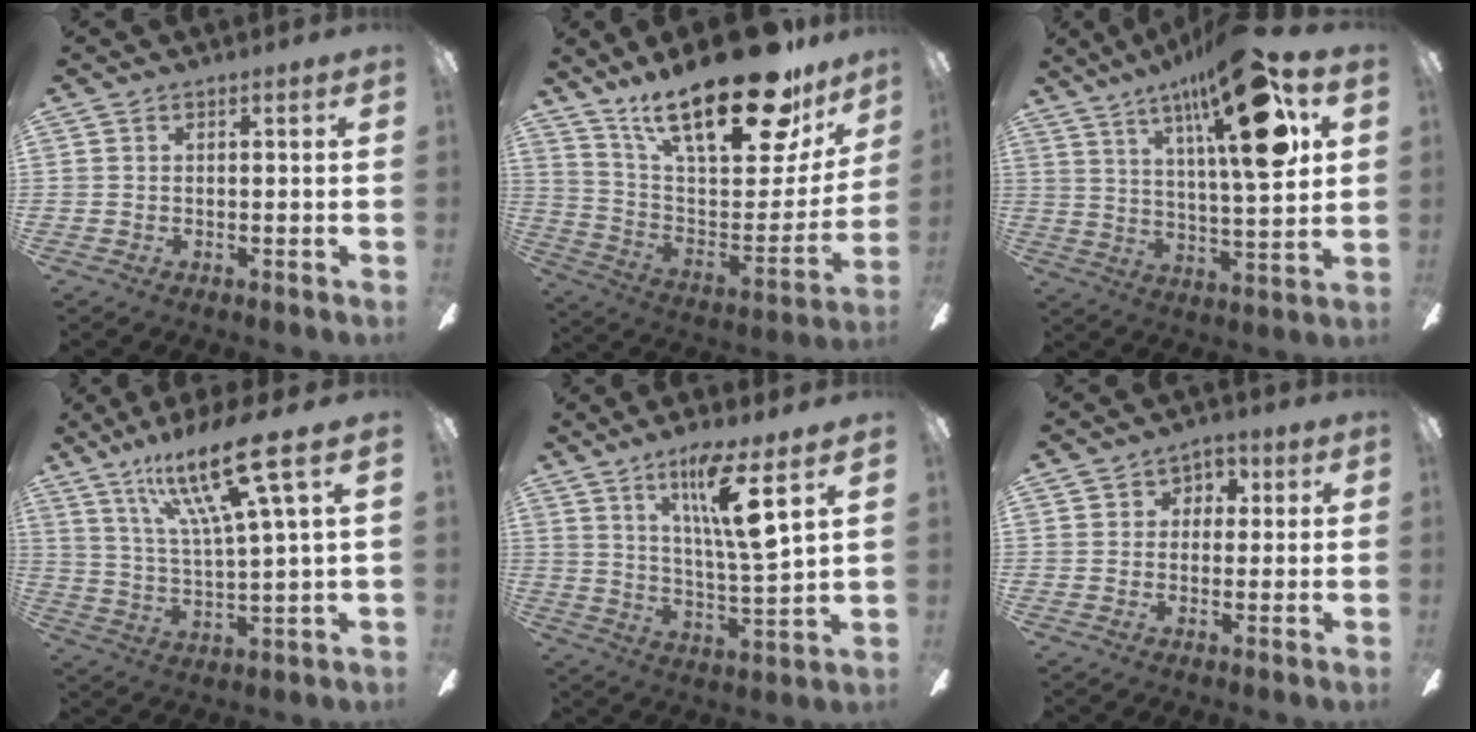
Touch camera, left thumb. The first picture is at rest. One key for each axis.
{"total": 28.0, "fx": 18.9, "fy": 8.9, "fz": 18.6, "tx": -0.292, "ty": -0.122, "tz": 0.313}
{"total": 21.5, "fx": 11.0, "fy": 5.1, "fz": 17.8, "tx": -0.286, "ty": -0.041, "tz": 0.160}
{"total": 18.7, "fx": 10.8, "fy": 3.2, "fz": 14.9, "tx": -0.280, "ty": -0.045, "tz": 0.164}
{"total": 14.0, "fx": 7.6, "fy": 1.6, "fz": 11.7, "tx": -0.206, "ty": -0.029, "tz": 0.117}
{"total": 3.5, "fx": -0.2, "fy": 3.3, "fz": 1.3, "tx": -0.013, "ty": 0.014, "tz": -0.007}